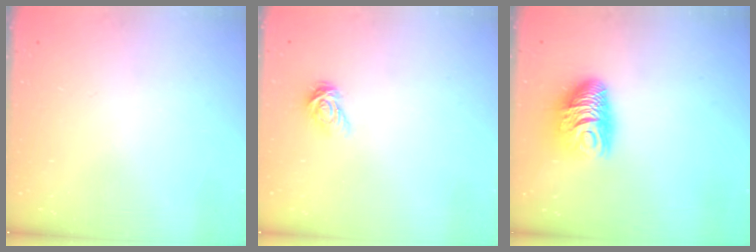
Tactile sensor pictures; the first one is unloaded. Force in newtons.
{"total": 3.8, "press": 3.8, "slide": 0.2}
{"total": 10.2, "press": 10.2, "slide": 0.6}